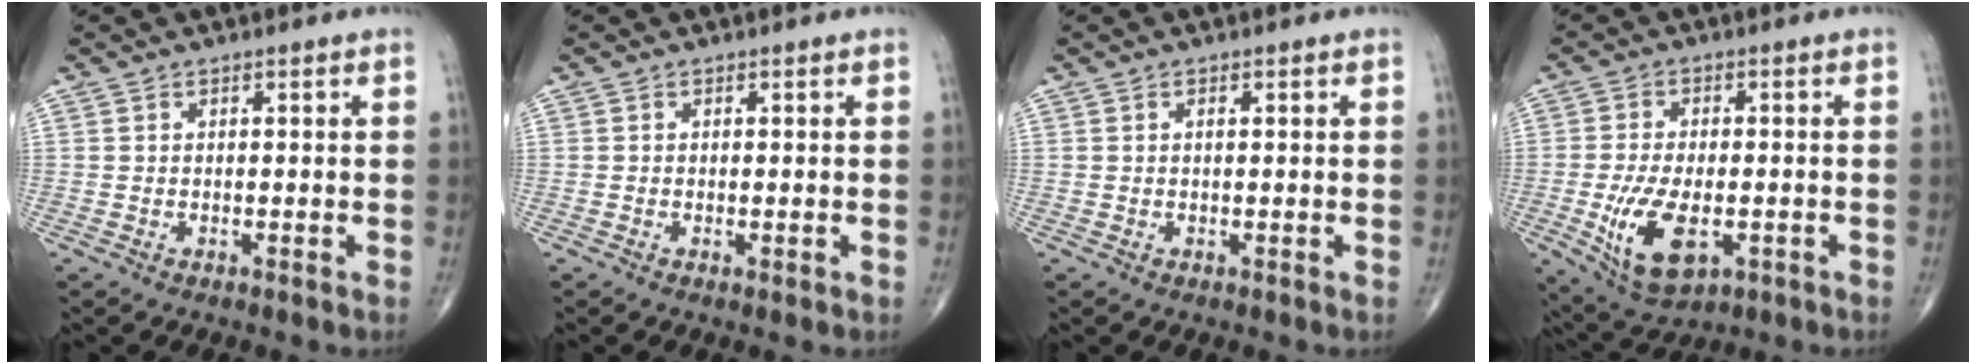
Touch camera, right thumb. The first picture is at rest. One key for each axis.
{"total": 0.5, "fx": -0.1, "fy": 0.1, "fz": 0.5, "tx": -0.010, "ty": -0.003, "tz": -0.003}
{"total": 0.6, "fx": 0.2, "fy": 0.2, "fz": 0.6, "tx": -0.010, "ty": 0.003, "tz": 0.003}
{"total": 11.6, "fx": -3.1, "fy": 5.9, "fz": 9.5, "tx": -0.176, "ty": -0.006, "tz": -0.042}